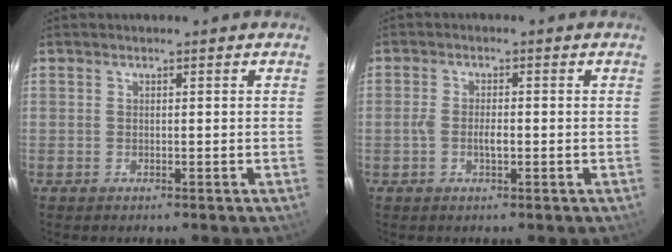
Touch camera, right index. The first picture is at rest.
{"total": 3.0, "force": [-0.8, 1.2, 2.6], "torque": [-0.054, 0.002, -0.016]}